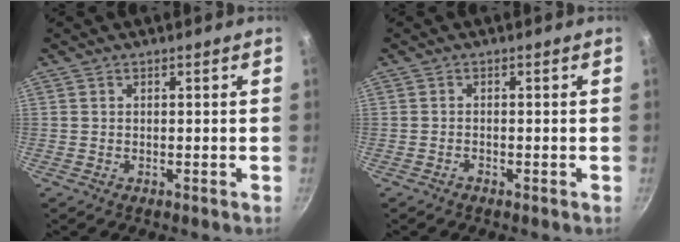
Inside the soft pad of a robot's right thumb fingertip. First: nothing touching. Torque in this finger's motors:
{"motor_torque": [0.45, 0.24, -0.23, 0.13, -0.02]}